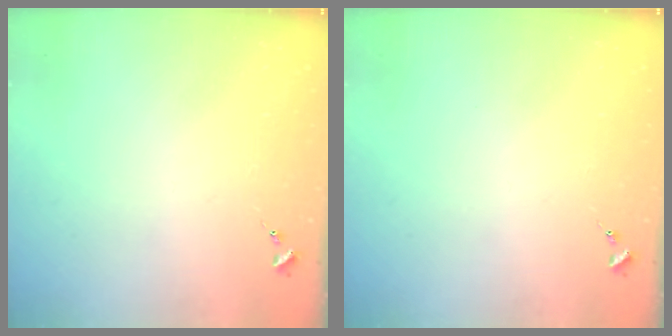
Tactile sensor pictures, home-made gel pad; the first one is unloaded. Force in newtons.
{"total": 0.0}